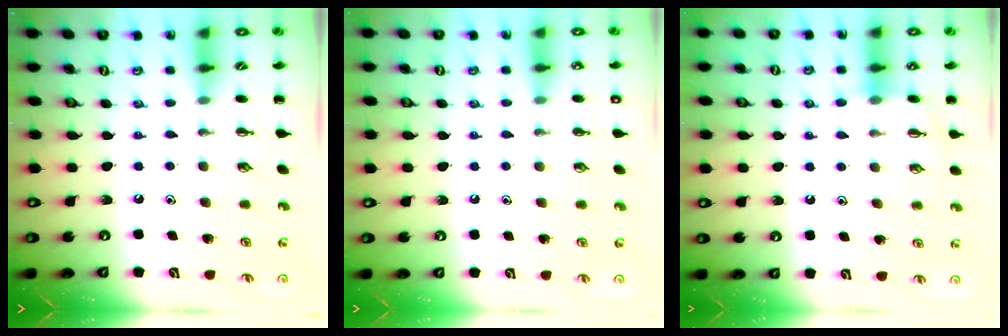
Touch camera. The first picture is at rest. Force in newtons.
{"total": 2.3, "press": 2.2, "slide": 0.7}
{"total": 4.5, "press": 4.3, "slide": 1.3}